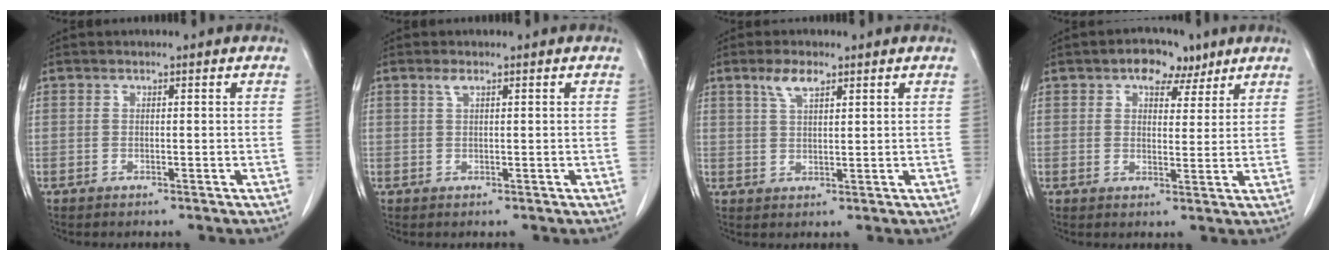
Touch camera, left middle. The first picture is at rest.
{"total": 1.0, "force": [0.7, 0.1, 0.8], "torque": [-0.020, 0.003, 0.014]}
{"total": 3.7, "force": [2.4, 1.1, 2.6], "torque": [-0.057, 0.005, 0.050]}
{"total": 5.6, "force": [3.5, 3.2, 2.9], "torque": [-0.037, 0.014, 0.053]}